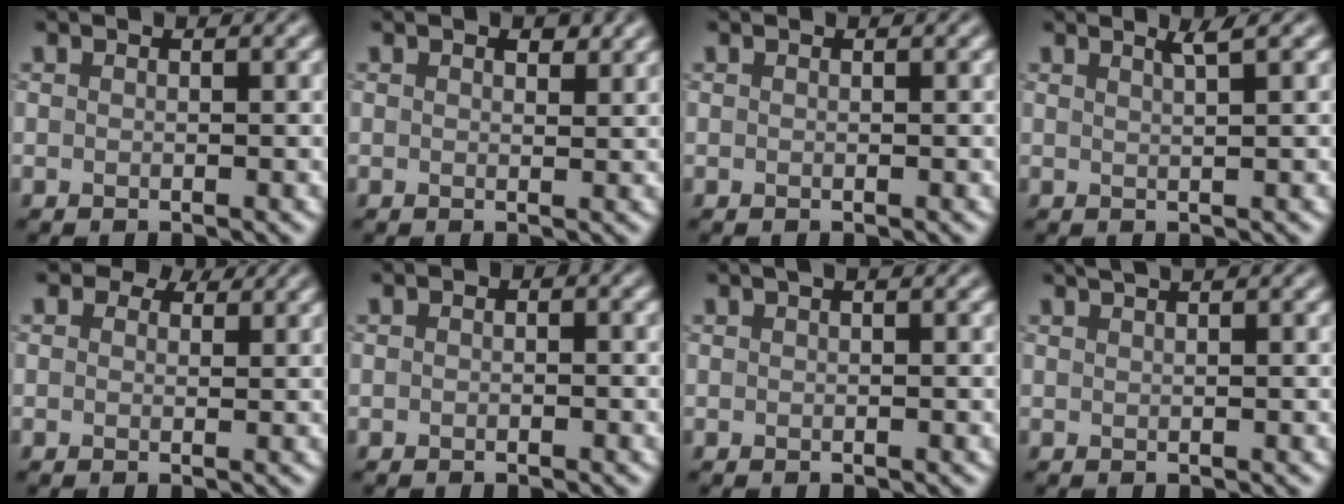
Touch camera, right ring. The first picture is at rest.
{"total": 1.2, "force": [0.8, 0.6, 0.7], "torque": [-0.007, -0.002, 0.014]}
{"total": 0.0}
{"total": 1.7, "force": [1.1, 0.3, 1.2], "torque": [-0.009, 0.004, 0.015]}
{"total": 2.6, "force": [1.8, 1.5, 1.2], "torque": [-0.021, -0.004, 0.014]}
{"total": 0.8, "force": [-0.2, 0.5, 0.6], "torque": [-0.008, -0.003, -0.006]}
{"total": 0.7, "force": [0.3, 0.1, 0.6], "torque": [-0.010, 0.008, 0.006]}
{"total": 1.8, "force": [1.3, 0.5, 1.1], "torque": [-0.010, 0.002, 0.011]}